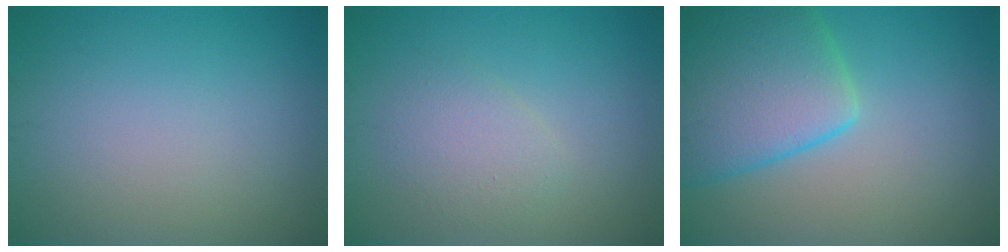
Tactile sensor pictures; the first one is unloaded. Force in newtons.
{"total": 2.4, "press": 2.4, "slide": 0.1}
{"total": 8.6, "press": 8.6, "slide": 0.5}